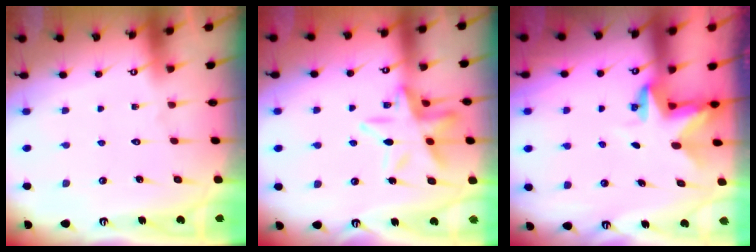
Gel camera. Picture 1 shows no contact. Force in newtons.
{"total": 13.9, "press": 13.9, "slide": 1.5}
{"total": 2.8, "press": 2.8, "slide": 0.2}